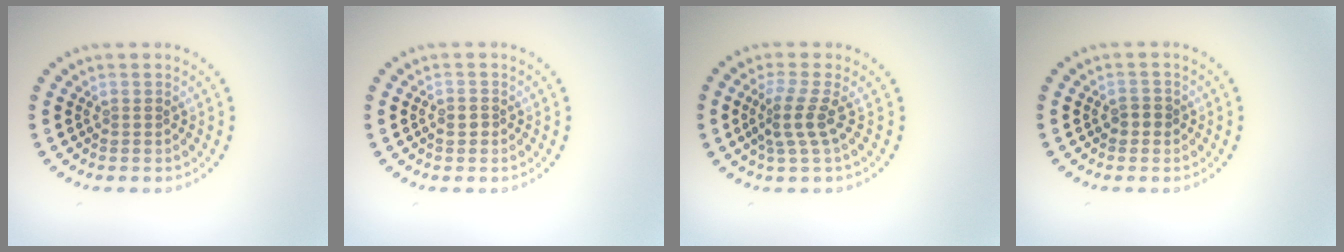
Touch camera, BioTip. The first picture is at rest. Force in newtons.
{"total": 0.6, "press": 0.6, "slide": 0.1}
{"total": 2.6, "press": 1.8, "slide": 1.9}
{"total": 1.2, "press": 1.1, "slide": 0.4}